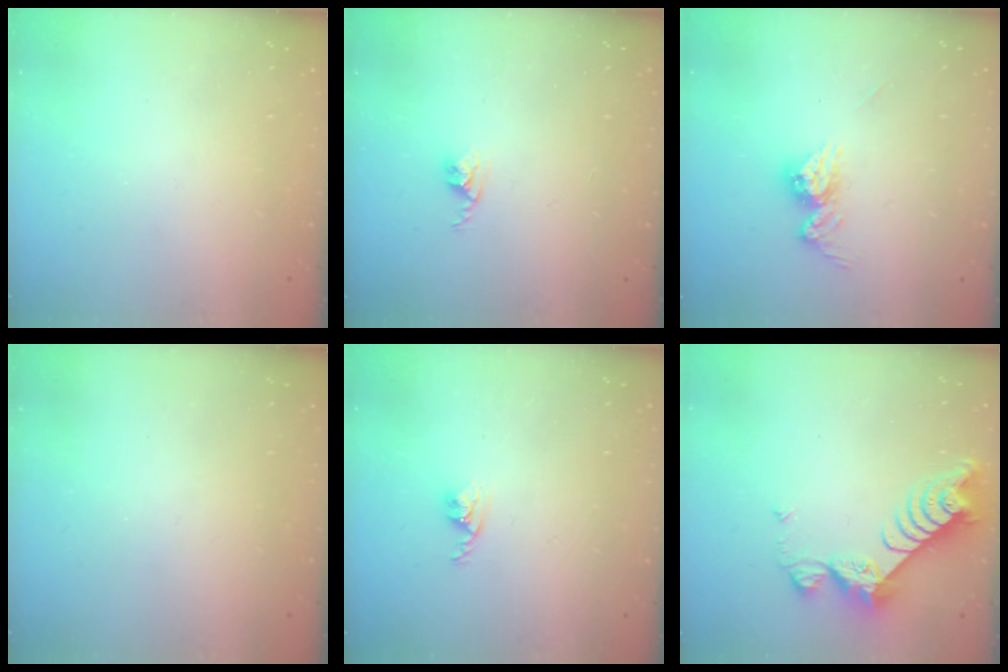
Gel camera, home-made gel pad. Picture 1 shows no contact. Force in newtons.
{"total": 2.8, "press": 2.7, "slide": 0.4}
{"total": 9.4, "press": 9.4, "slide": 0.8}
{"total": 0.0}
{"total": 2.9, "press": 2.9, "slide": 0.4}
{"total": 8.8, "press": 8.7, "slide": 0.9}